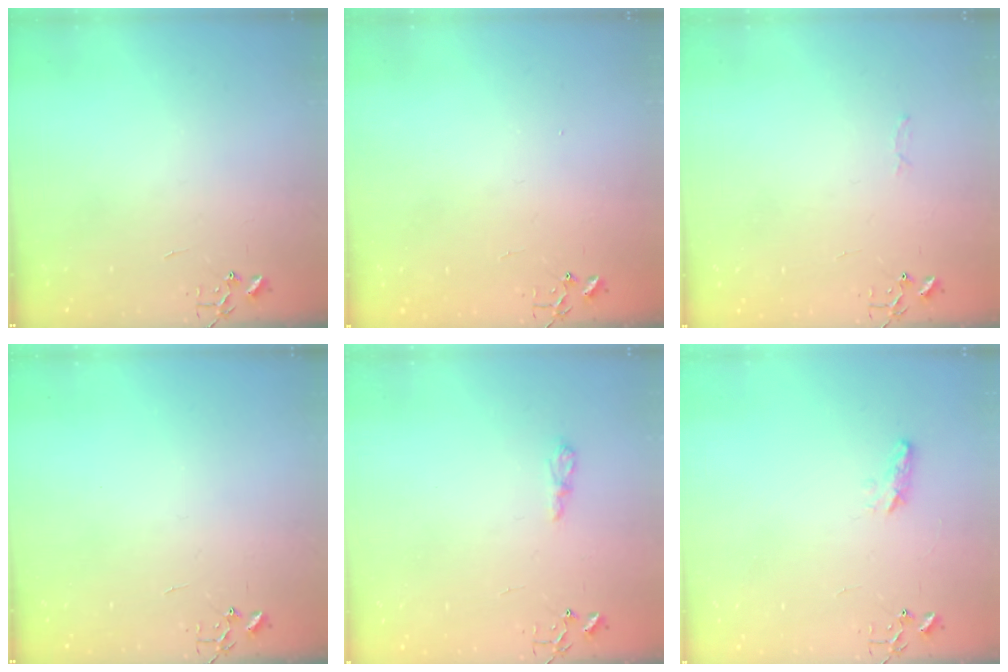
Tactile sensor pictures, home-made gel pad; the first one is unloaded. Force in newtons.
{"total": 1.1, "press": 1.1, "slide": 0.1}
{"total": 2.8, "press": 2.8, "slide": 0.4}
{"total": 0.0}
{"total": 6.3, "press": 6.2, "slide": 0.8}
{"total": 6.5, "press": 6.4, "slide": 0.7}